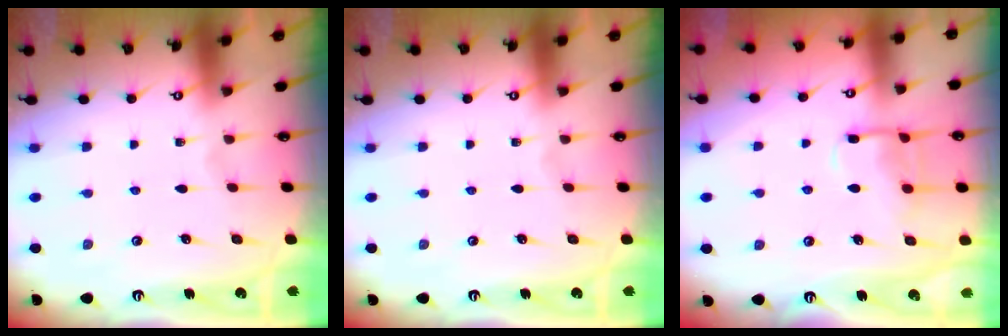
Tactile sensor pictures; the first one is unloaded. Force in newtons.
{"total": 0.0}
{"total": 10.8, "press": 10.7, "slide": 1.1}